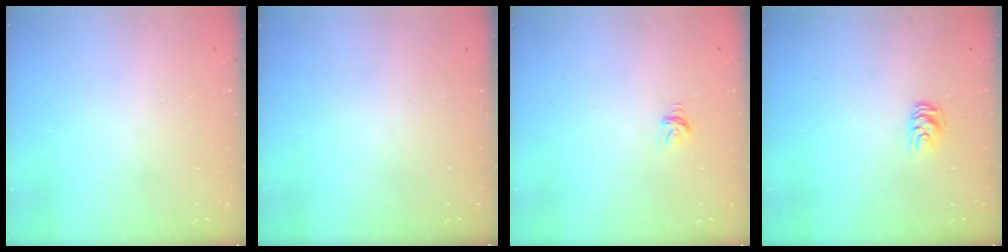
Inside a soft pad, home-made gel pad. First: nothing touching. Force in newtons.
{"total": 0.0}
{"total": 3.2, "press": 3.2, "slide": 0.2}
{"total": 6.1, "press": 6.0, "slide": 0.8}